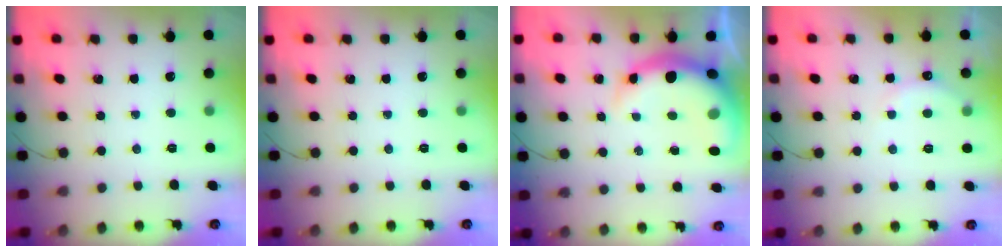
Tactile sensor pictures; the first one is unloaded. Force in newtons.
{"total": 0.0}
{"total": 9.6, "press": 9.3, "slide": 2.5}
{"total": 6.1, "press": 6.0, "slide": 0.9}